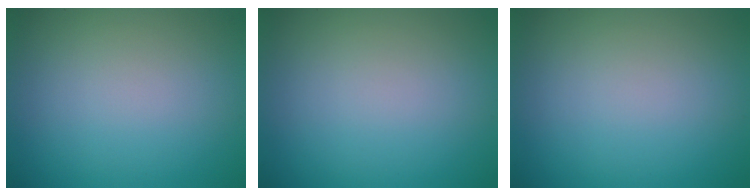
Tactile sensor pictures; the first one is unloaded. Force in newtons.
{"total": 0.0}
{"total": 0.0}